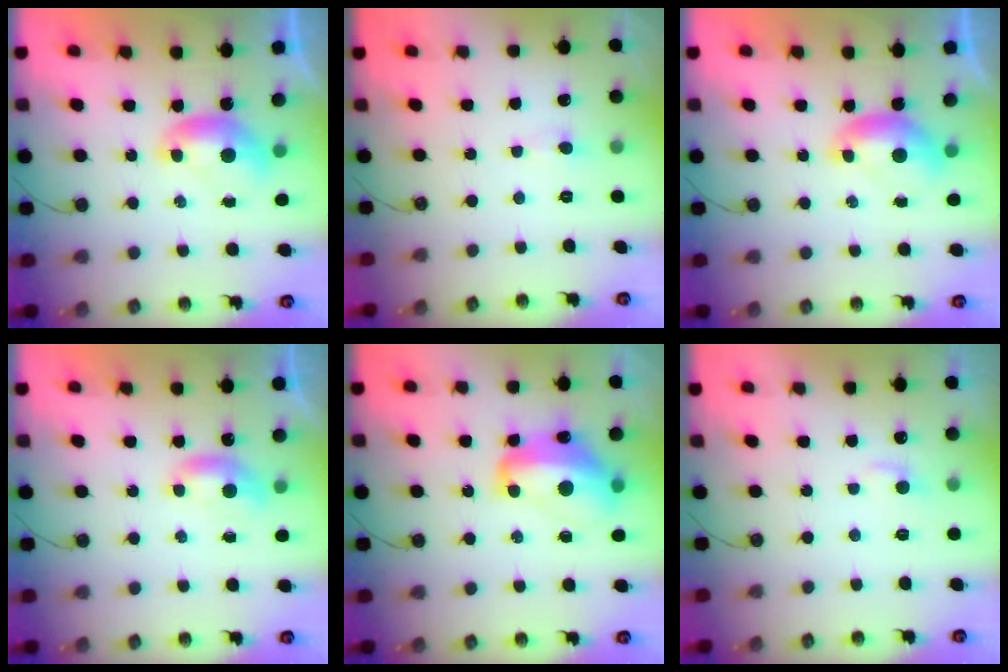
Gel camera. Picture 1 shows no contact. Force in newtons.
{"total": 0.7, "press": 0.5, "slide": 0.5}
{"total": 0.0}
{"total": 1.6, "press": 1.5, "slide": 0.5}
{"total": 10.4, "press": 10.3, "slide": 1.9}
{"total": 2.1, "press": 2.1, "slide": 0.4}